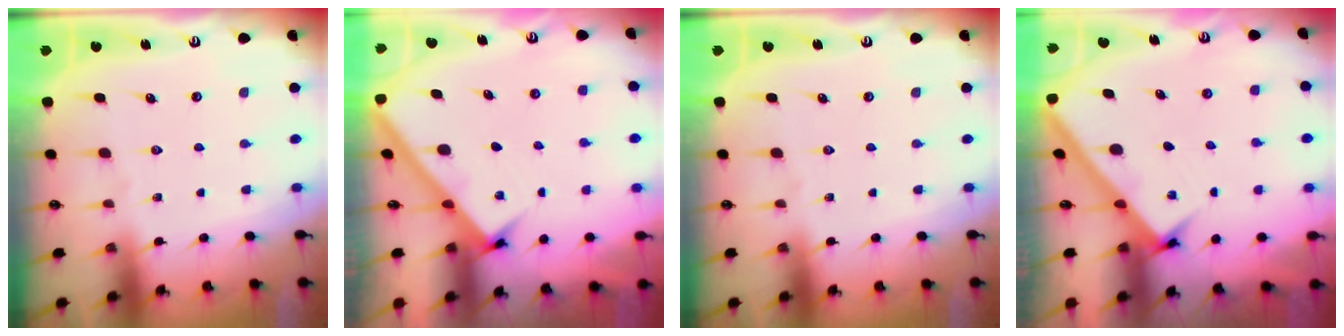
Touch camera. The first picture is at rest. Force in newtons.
{"total": 2.9, "press": 2.9, "slide": 0.1}
{"total": 0.0}
{"total": 2.7, "press": 2.7, "slide": 0.3}